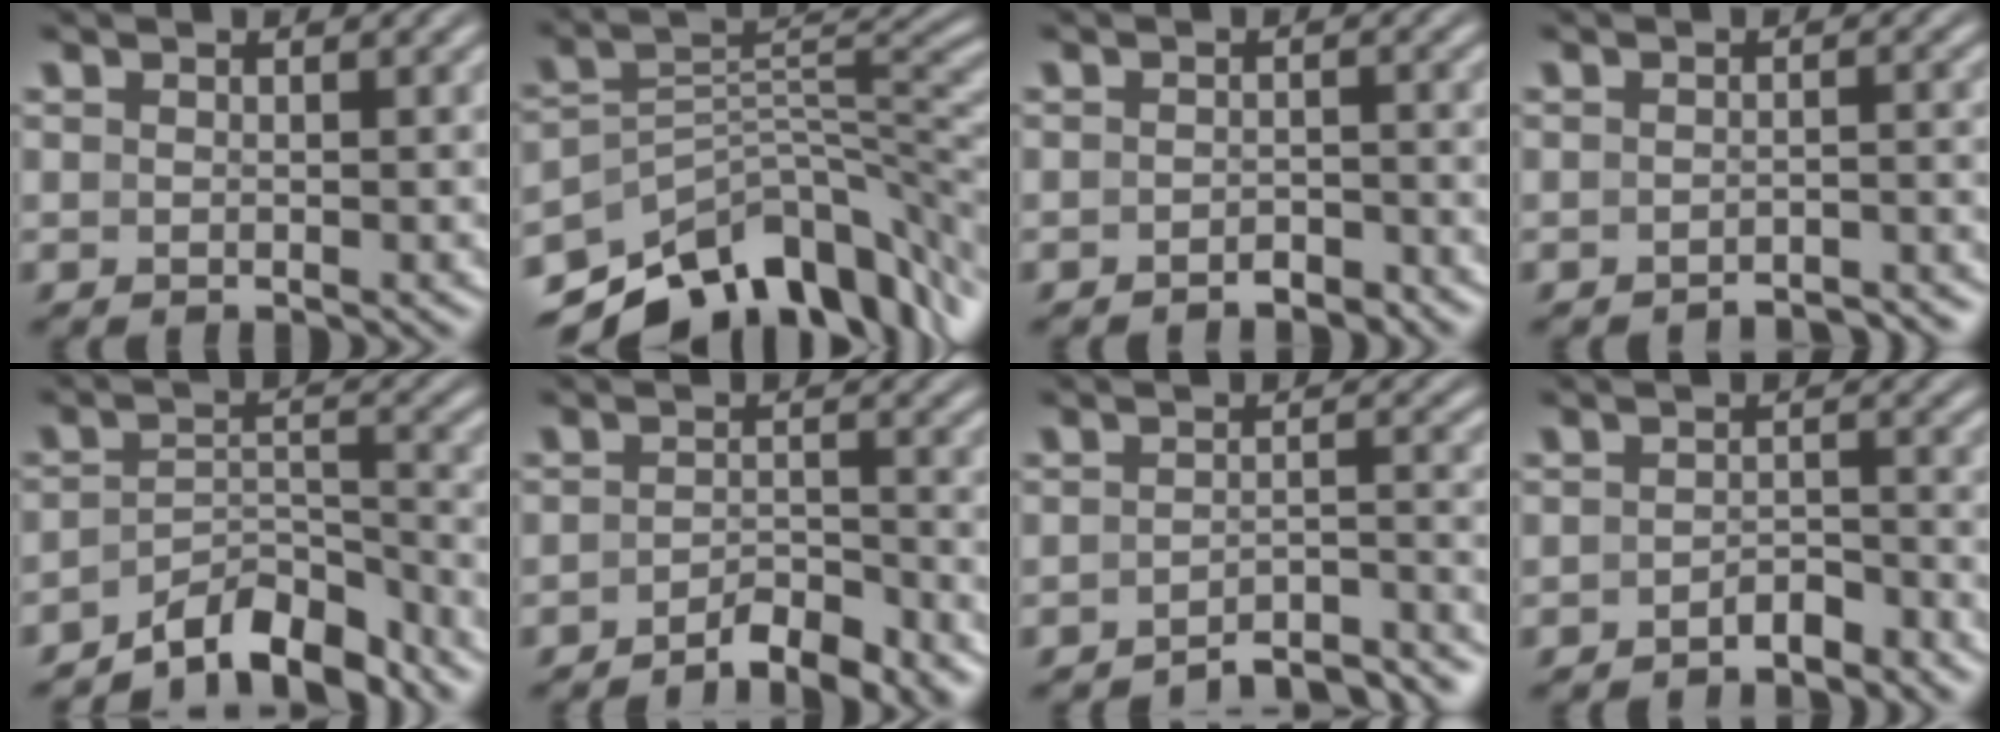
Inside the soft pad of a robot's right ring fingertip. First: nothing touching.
{"total": 13.3, "force": [-7.2, 6.6, 8.9], "torque": [-0.144, -0.036, -0.096]}
{"total": 2.3, "force": [-2.3, 0.2, 0.2], "torque": [0.000, -0.007, -0.036]}
{"total": 4.1, "force": [-4.1, 0.3, 0.6], "torque": [-0.008, -0.010, -0.060]}
{"total": 8.1, "force": [-6.6, 3.2, 3.6], "torque": [-0.063, -0.028, -0.095]}
{"total": 4.1, "force": [-3.5, 0.9, 1.9], "torque": [-0.017, -0.006, -0.061]}
{"total": 6.6, "force": [-6.0, 1.4, 2.3], "torque": [-0.023, -0.015, -0.091]}
{"total": 2.7, "force": [-2.6, 0.5, 0.6], "torque": [-0.001, -0.004, -0.047]}